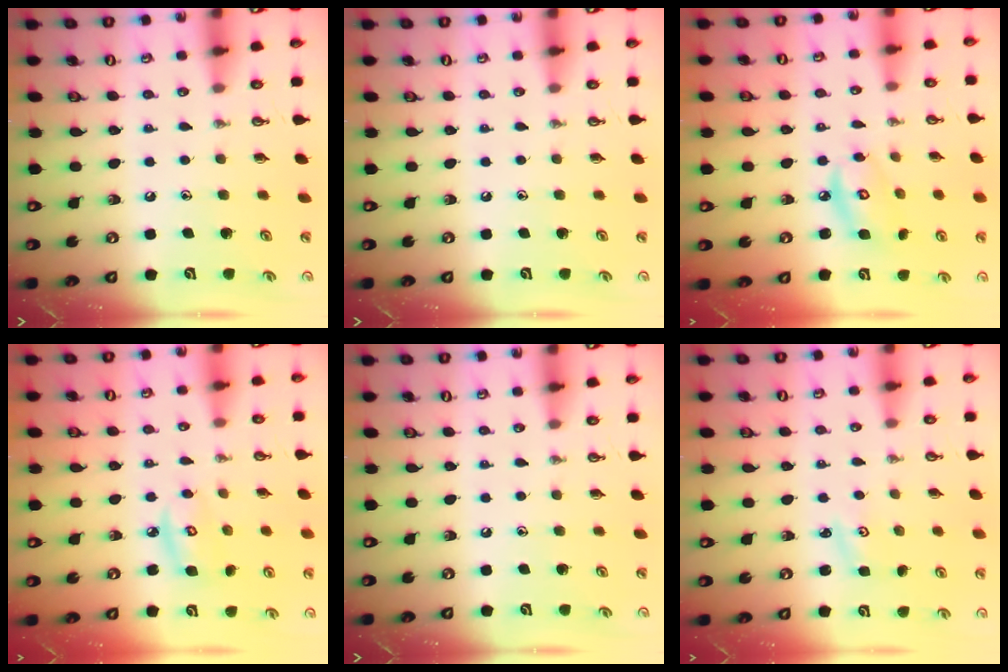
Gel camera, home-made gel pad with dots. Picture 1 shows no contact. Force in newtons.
{"total": 0.0}
{"total": 7.6, "press": 7.6, "slide": 0.4}
{"total": 5.4, "press": 5.4, "slide": 0.3}
{"total": 0.0}
{"total": 2.0, "press": 2.0, "slide": 0.3}